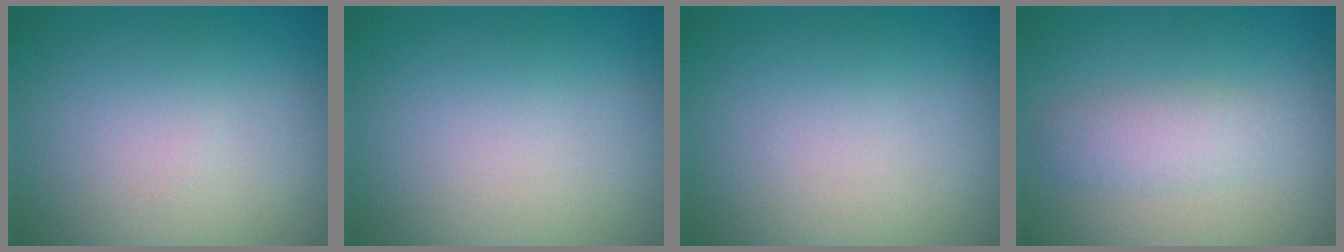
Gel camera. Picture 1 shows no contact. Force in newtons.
{"total": 0.0}
{"total": 0.0}
{"total": 2.2, "press": 2.2, "slide": 0.0}